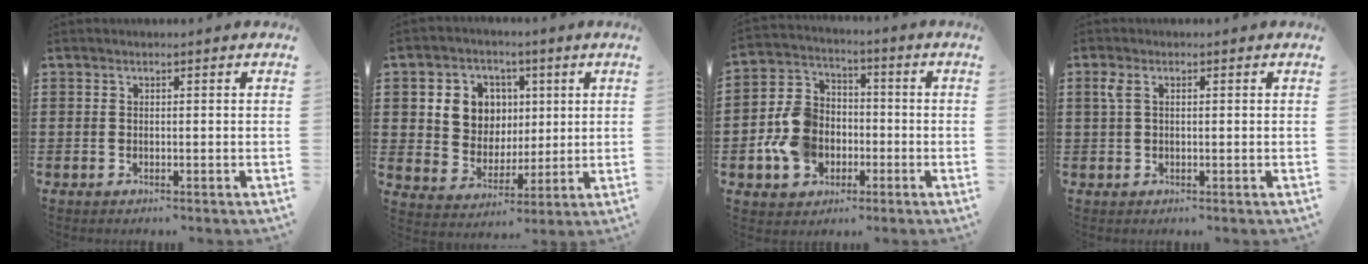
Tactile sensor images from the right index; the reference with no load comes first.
{"total": 7.7, "force": [2.1, 7.1, 2.2], "torque": [-0.065, 0.009, 0.037]}
{"total": 9.2, "force": [-2.3, 7.6, 4.7], "torque": [-0.137, 0.021, -0.044]}
{"total": 2.4, "force": [0.4, 1.1, 2.1], "torque": [-0.060, 0.003, 0.000]}